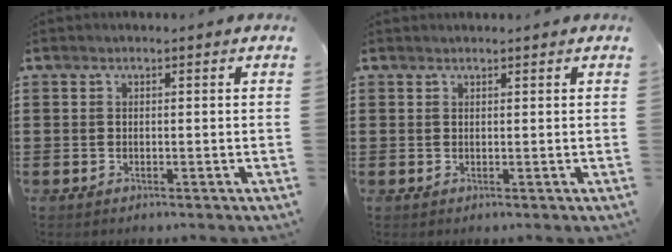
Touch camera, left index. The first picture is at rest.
{"total": 0.6, "force": [0.6, 0.1, 0.0], "torque": [-0.002, 0.000, 0.012]}